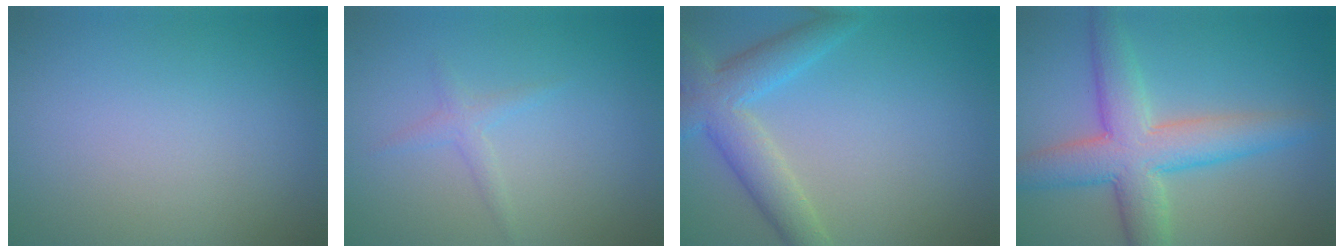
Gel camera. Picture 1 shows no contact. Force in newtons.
{"total": 1.2, "press": 1.2, "slide": 0.1}
{"total": 5.2, "press": 5.2, "slide": 0.3}
{"total": 7.0, "press": 7.0, "slide": 0.0}